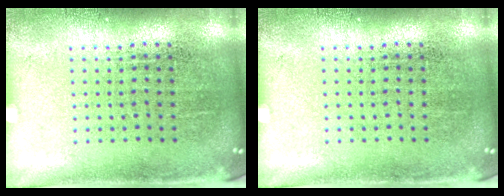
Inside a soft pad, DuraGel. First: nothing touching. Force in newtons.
{"total": 0.0}